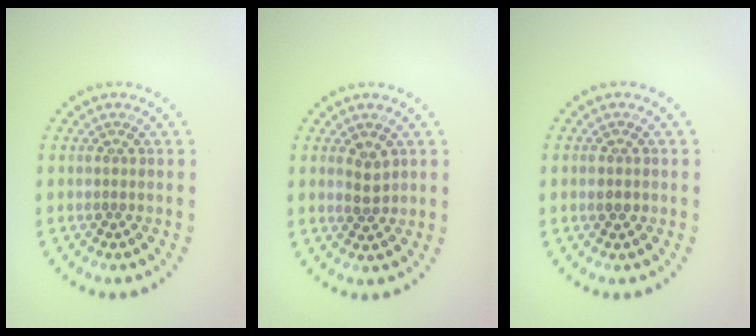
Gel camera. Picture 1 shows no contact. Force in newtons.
{"total": 1.9, "press": 1.8, "slide": 0.6}
{"total": 1.4, "press": 1.4, "slide": 0.2}